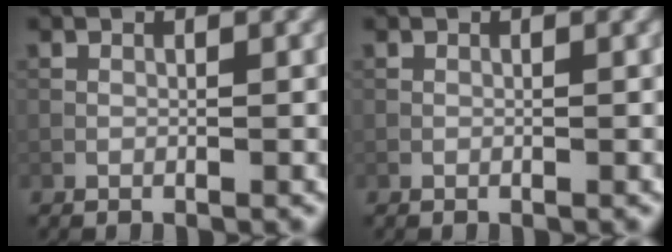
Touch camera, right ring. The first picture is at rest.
{"total": 0.0}